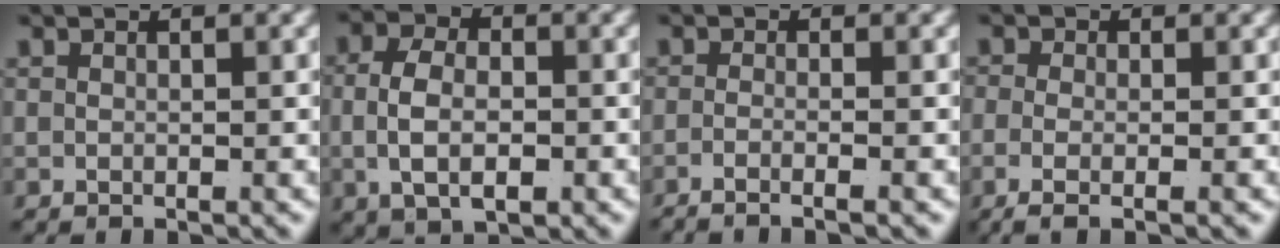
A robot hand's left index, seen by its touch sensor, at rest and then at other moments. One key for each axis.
{"total": 5.1, "fx": -0.7, "fy": 3.1, "fz": 4.1, "tx": -0.077, "ty": -0.014, "tz": -0.003}
{"total": 2.4, "fx": -2.0, "fy": 0.0, "fz": 1.3, "tx": -0.032, "ty": -0.008, "tz": -0.034}
{"total": 2.5, "fx": -1.4, "fy": 0.5, "fz": 2.0, "tx": -0.052, "ty": -0.018, "tz": -0.015}